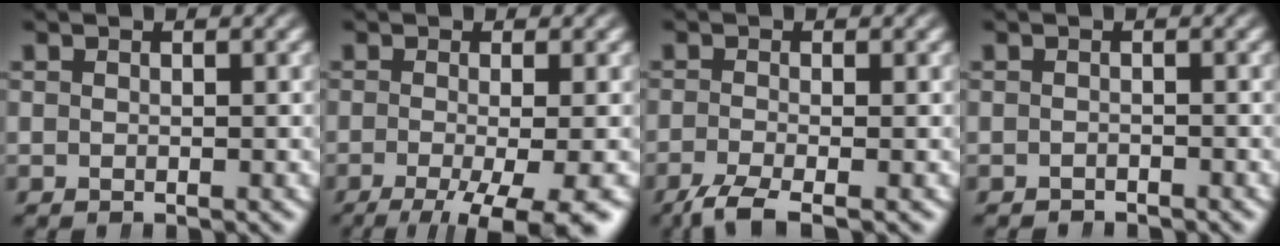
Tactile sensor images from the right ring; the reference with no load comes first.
{"total": 7.9, "force": [-4.6, 3.2, 5.6], "torque": [-0.095, -0.040, -0.051]}
{"total": 4.1, "force": [-3.1, 1.6, 2.2], "torque": [-0.057, -0.022, -0.040]}
{"total": 1.3, "force": [-1.2, 0.1, -0.3], "torque": [-0.005, -0.009, -0.016]}